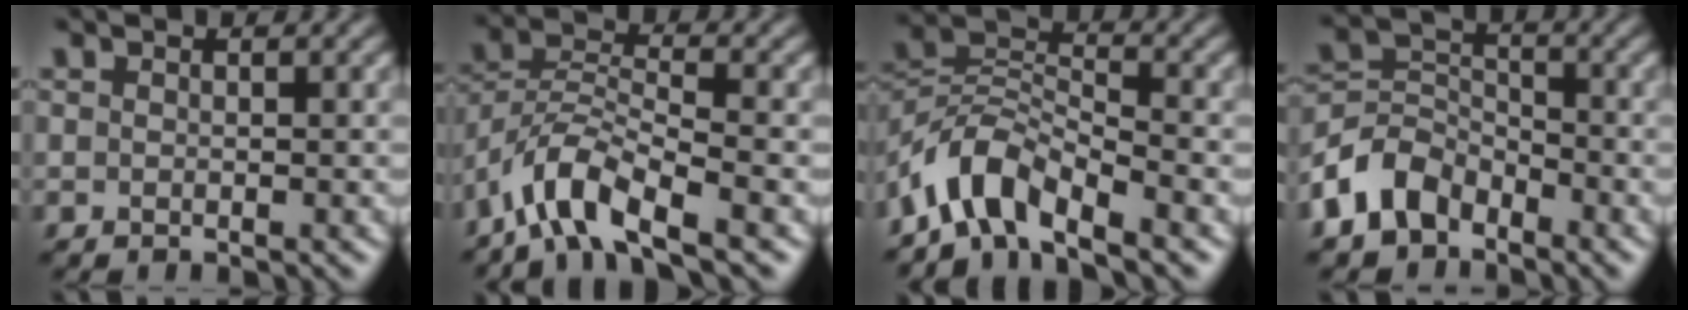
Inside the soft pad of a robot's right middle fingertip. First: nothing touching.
{"total": 6.6, "force": [-4.6, 1.9, 4.3], "torque": [-0.080, 0.003, -0.098]}
{"total": 5.7, "force": [-4.4, 2.0, 3.0], "torque": [-0.049, 0.006, -0.097]}
{"total": 5.0, "force": [-3.2, 3.3, 2.0], "torque": [-0.045, 0.004, -0.075]}